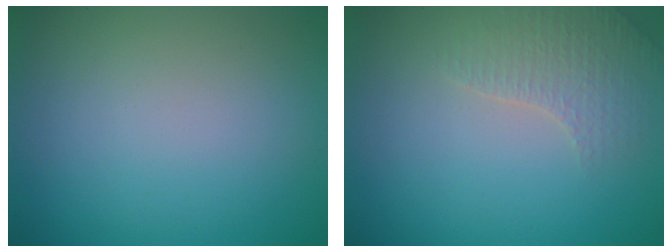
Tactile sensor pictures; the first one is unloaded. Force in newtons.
{"total": 2.6, "press": 2.5, "slide": 0.5}